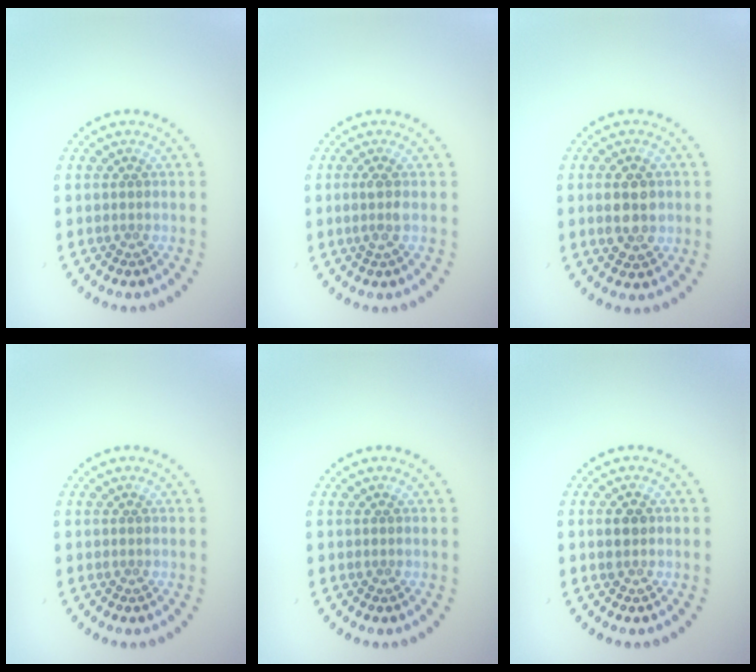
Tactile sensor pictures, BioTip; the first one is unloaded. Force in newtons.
{"total": 1.4, "press": 1.2, "slide": 0.7}
{"total": 3.1, "press": 3.1, "slide": 0.3}
{"total": 0.0}
{"total": 0.0}
{"total": 1.2, "press": 1.2, "slide": 0.1}